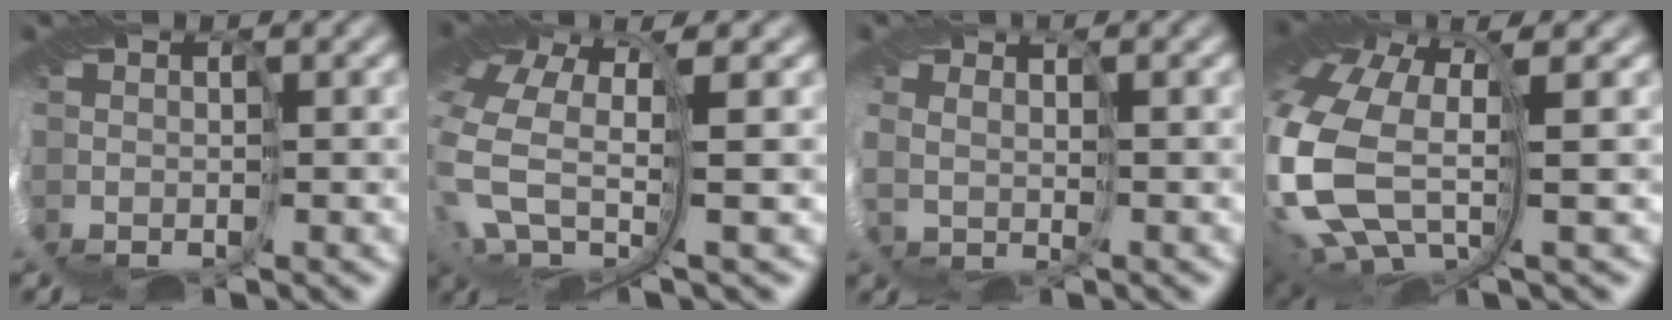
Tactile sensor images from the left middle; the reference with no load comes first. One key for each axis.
{"total": 8.5, "fx": 0.2, "fy": 4.6, "fz": 7.1, "tx": -0.205, "ty": -0.021, "tz": 0.006}
{"total": 2.4, "fx": 1.9, "fy": -0.7, "fz": -1.2, "tx": 0.011, "ty": 0.009, "tz": 0.028}
{"total": 11.8, "fx": -0.7, "fy": 6.7, "fz": 9.6, "tx": -0.271, "ty": -0.029, "tz": 0.002}